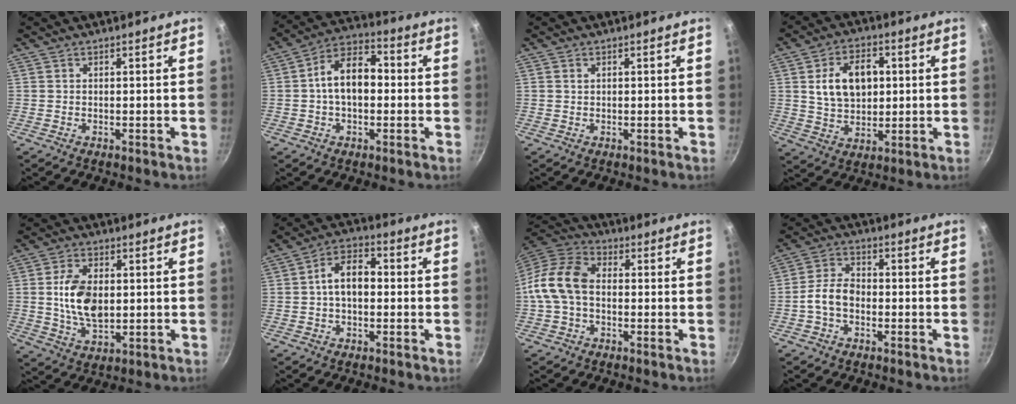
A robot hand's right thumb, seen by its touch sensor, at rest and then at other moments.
{"total": 10.9, "force": [-0.1, 6.9, 8.4], "torque": [-0.110, 0.037, -0.016]}
{"total": 0.7, "force": [0.3, 0.6, 0.4], "torque": [-0.006, 0.002, 0.005]}
{"total": 11.8, "force": [2.2, 8.0, 8.4], "torque": [-0.117, 0.000, 0.039]}
{"total": 10.2, "force": [0.7, 6.1, 8.1], "torque": [-0.140, -0.006, 0.015]}
{"total": 8.1, "force": [0.0, 5.2, 6.3], "torque": [-0.083, 0.030, -0.011]}
{"total": 11.9, "force": [-0.7, 8.1, 8.6], "torque": [-0.153, 0.037, -0.032]}
{"total": 6.0, "force": [-1.7, 4.0, 4.1], "torque": [-0.070, 0.029, -0.042]}